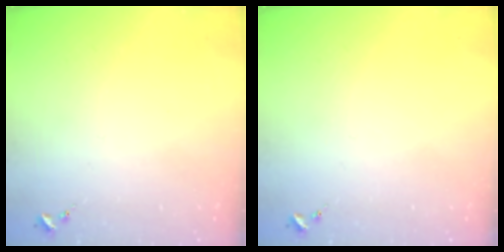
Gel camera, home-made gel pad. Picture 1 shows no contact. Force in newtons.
{"total": 0.0}